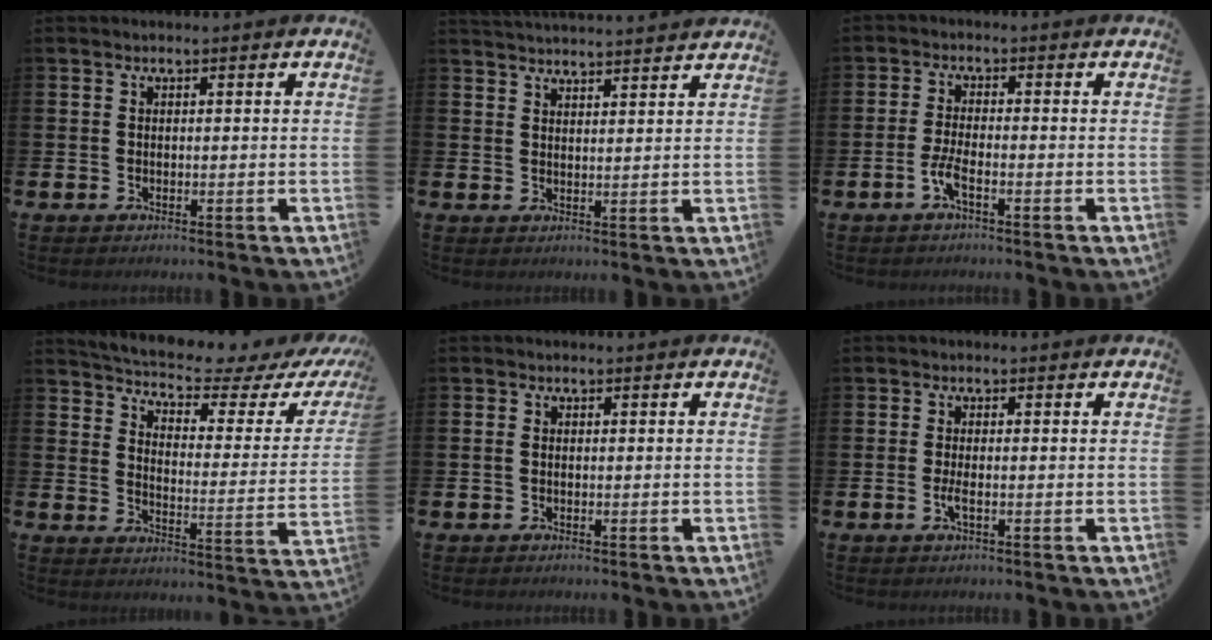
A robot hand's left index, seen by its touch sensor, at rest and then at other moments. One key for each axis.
{"total": 3.5, "fx": 3.5, "fy": -0.2, "fz": 0.0, "tx": -0.007, "ty": -0.021, "tz": 0.064}
{"total": 2.6, "fx": -1.4, "fy": 0.5, "fz": 2.1, "tx": -0.053, "ty": 0.002, "tz": -0.025}
{"total": 5.3, "fx": 4.9, "fy": 0.9, "fz": 1.7, "tx": -0.062, "ty": -0.041, "tz": 0.078}
{"total": 0.6, "fx": -0.1, "fy": 0.4, "fz": 0.5, "tx": -0.008, "ty": 0.003, "tz": -0.004}
{"total": 1.4, "fx": -0.4, "fy": 0.3, "fz": 1.3, "tx": -0.034, "ty": 0.003, "tz": -0.006}